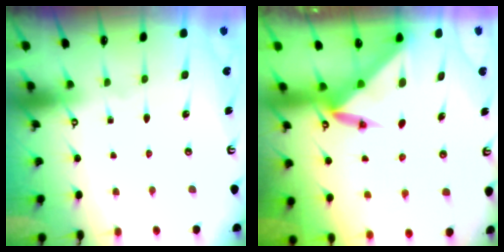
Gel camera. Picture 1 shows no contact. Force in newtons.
{"total": 4.8, "press": 4.7, "slide": 0.8}